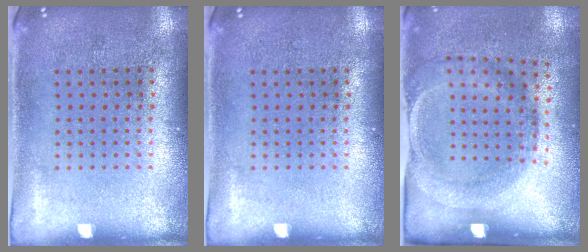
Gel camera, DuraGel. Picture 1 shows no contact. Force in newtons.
{"total": 0.0}
{"total": 1.8, "press": 1.2, "slide": 1.4}